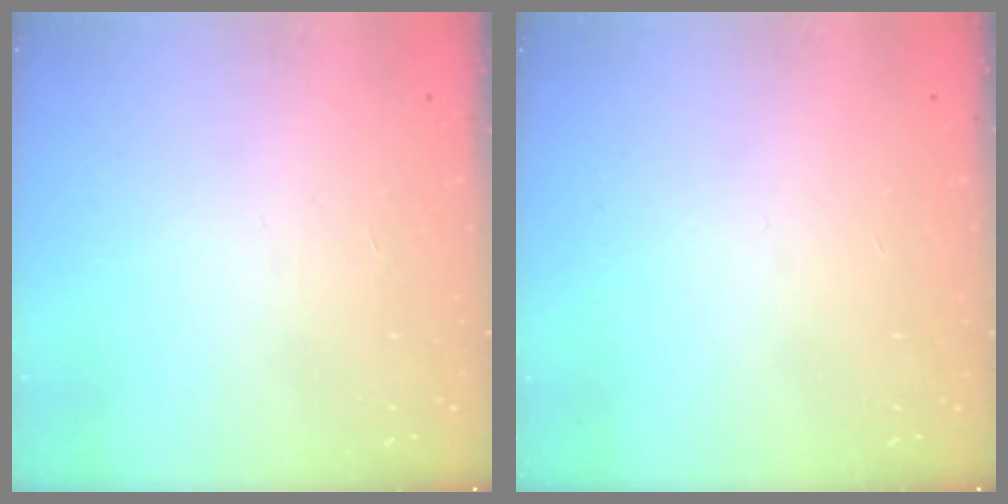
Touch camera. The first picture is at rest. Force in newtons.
{"total": 0.0}